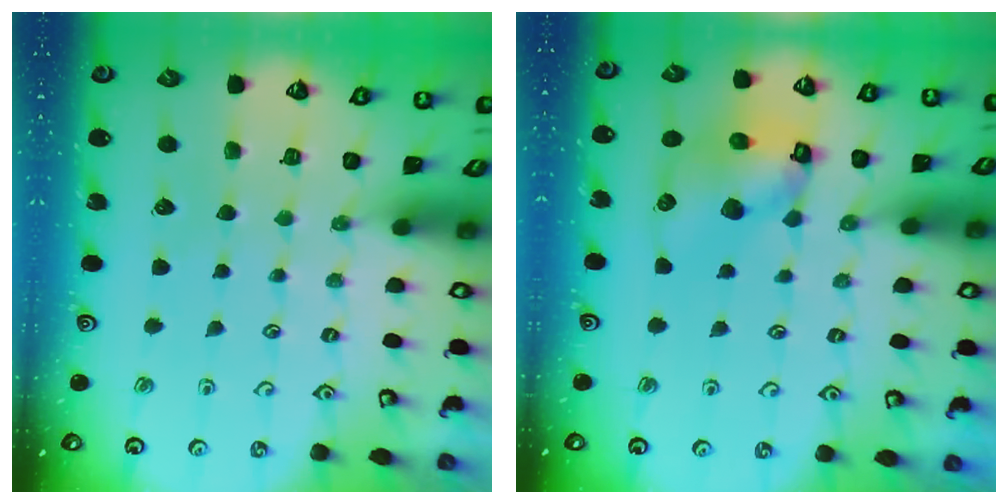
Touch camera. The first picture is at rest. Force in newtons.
{"total": 10.9, "press": 10.8, "slide": 1.5}